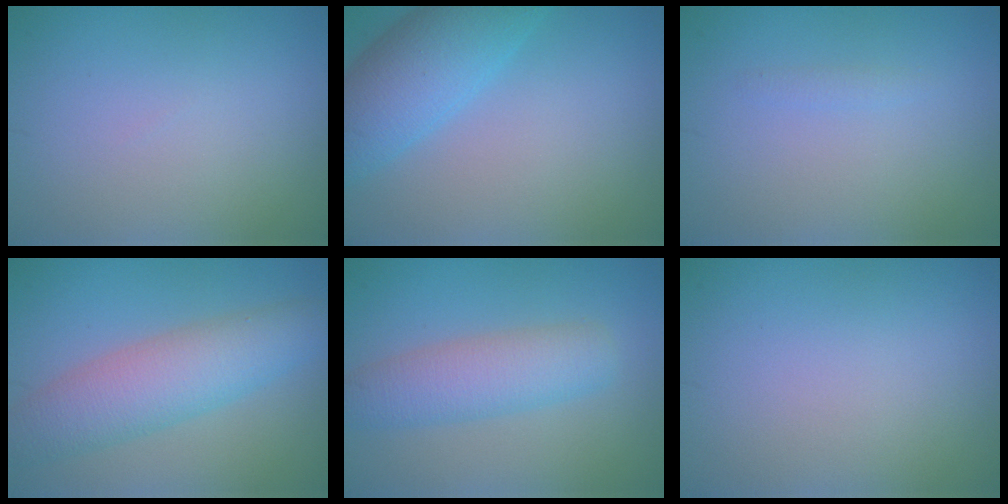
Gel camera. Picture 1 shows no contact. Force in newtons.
{"total": 6.0, "press": 6.0, "slide": 0.3}
{"total": 0.6, "press": 0.6, "slide": 0.1}
{"total": 6.0, "press": 6.0, "slide": 0.1}
{"total": 4.5, "press": 4.5, "slide": 0.1}
{"total": 0.0}